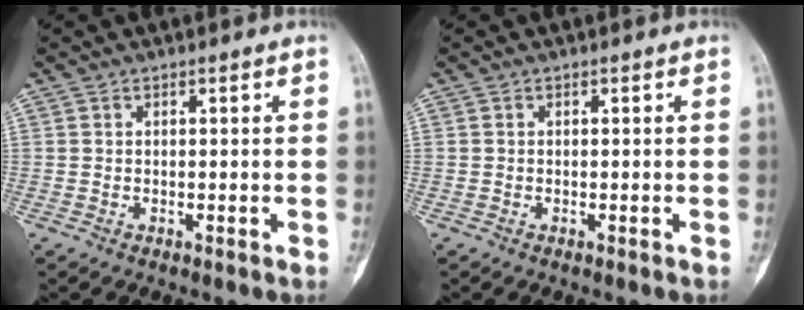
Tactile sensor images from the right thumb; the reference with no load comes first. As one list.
[{"total": 0.0}]